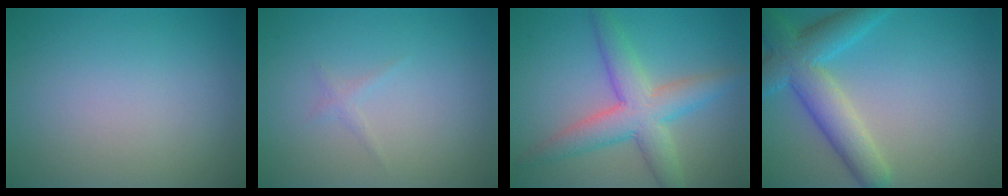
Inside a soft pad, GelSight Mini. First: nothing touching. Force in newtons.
{"total": 0.7, "press": 0.7, "slide": 0.1}
{"total": 5.8, "press": 5.8, "slide": 0.1}
{"total": 6.3, "press": 6.3, "slide": 0.3}